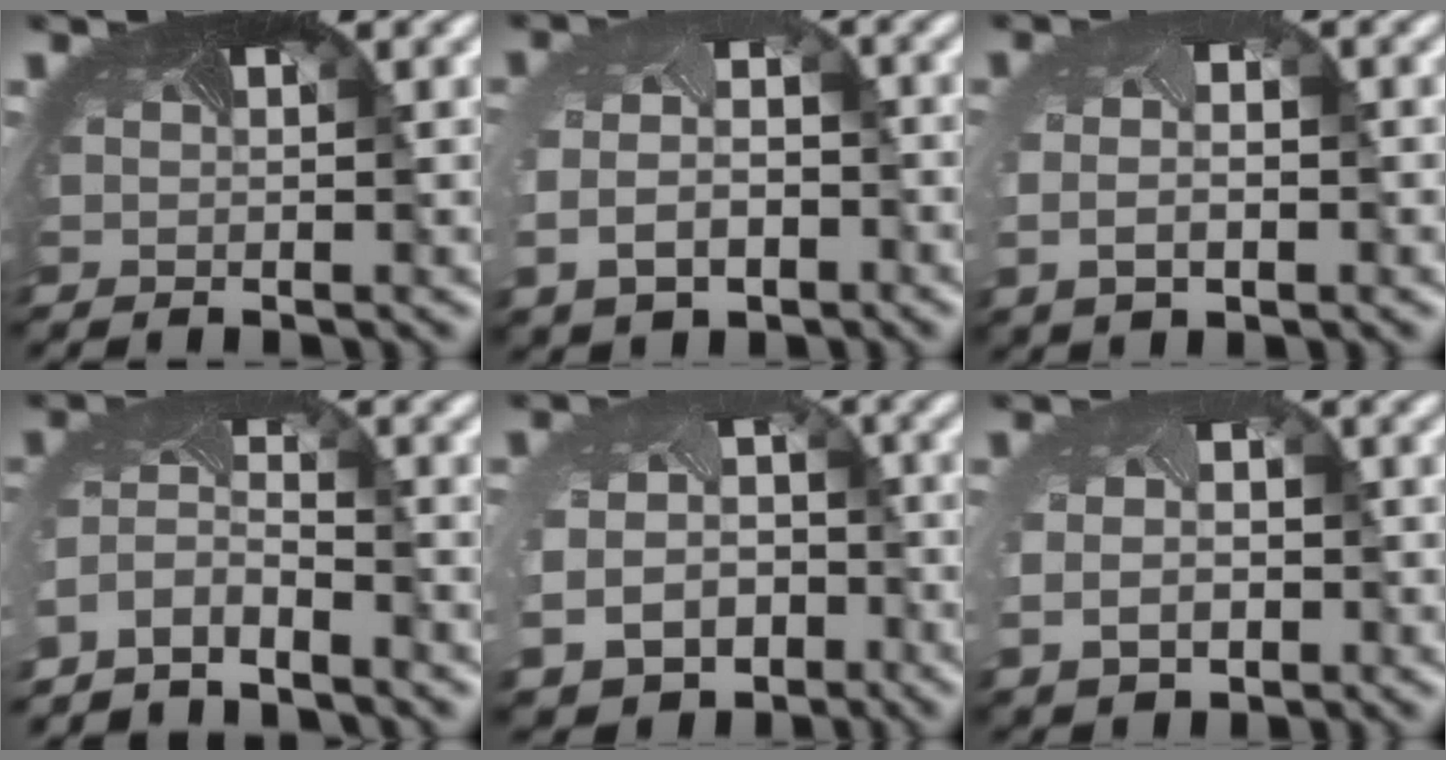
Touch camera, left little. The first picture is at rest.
{"total": 5.8, "force": [-1.7, 4.2, 3.6], "torque": [-0.094, -0.034, -0.020]}
{"total": 4.1, "force": [-0.4, 2.6, 3.2], "torque": [-0.078, -0.011, -0.002]}
{"total": 3.6, "force": [-3.4, 0.9, 0.8], "torque": [-0.033, -0.013, -0.072]}
{"total": 11.4, "force": [-5.3, 9.1, 4.3], "torque": [-0.102, -0.069, -0.067]}
{"total": 5.1, "force": [-0.9, 4.0, 3.1], "torque": [-0.072, -0.028, 0.000]}